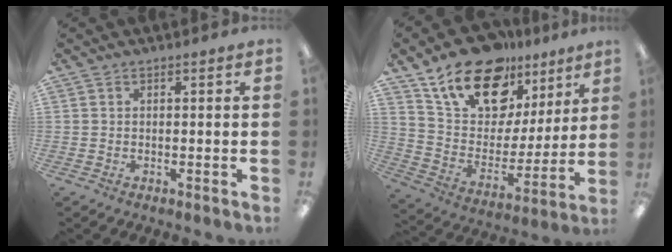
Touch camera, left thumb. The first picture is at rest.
{"total": 19.4, "force": [13.8, 10.7, 8.4], "torque": [-0.165, -0.078, 0.250]}